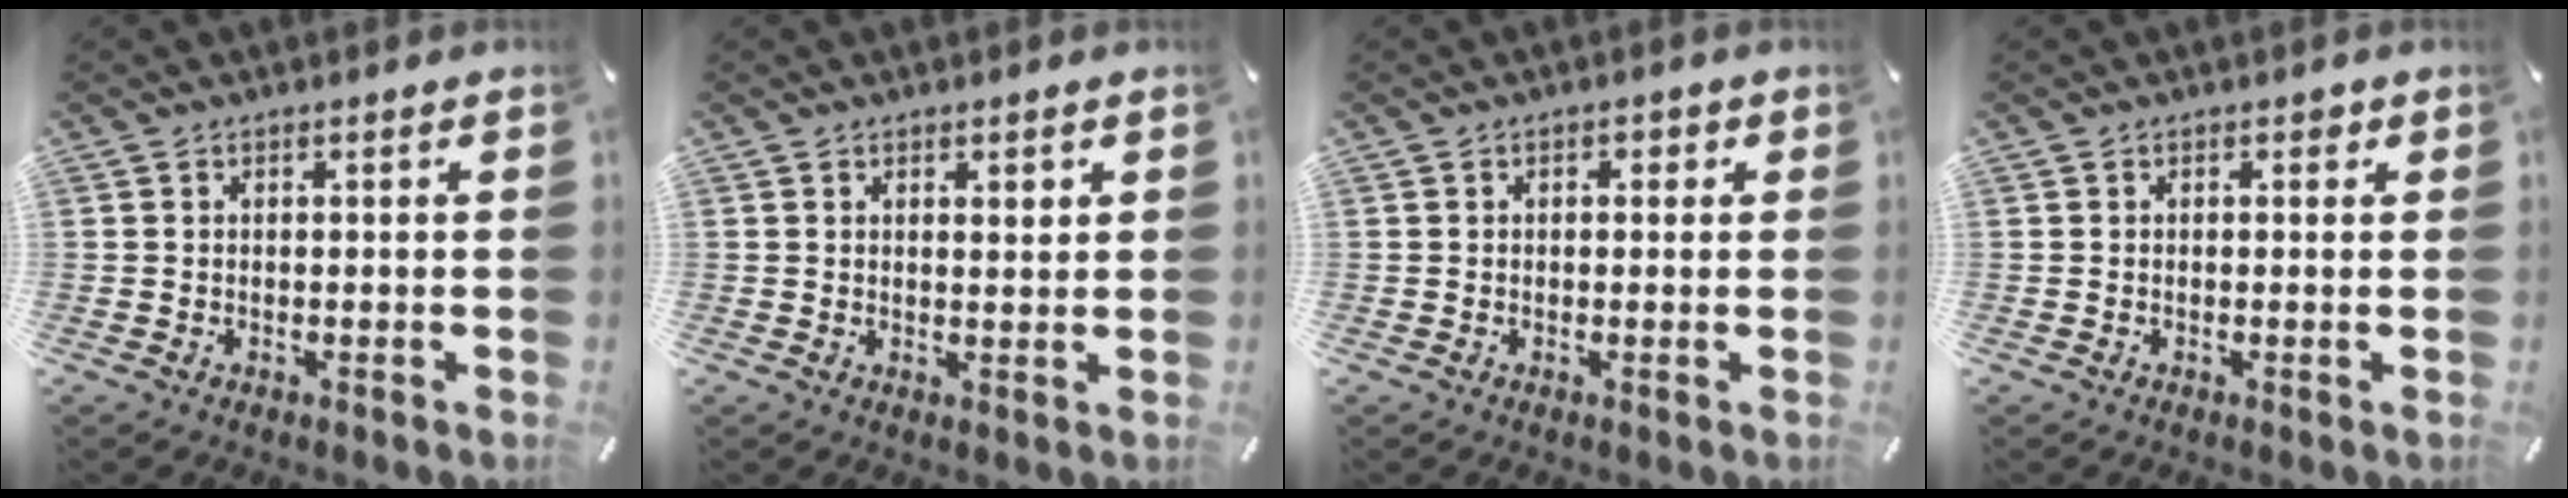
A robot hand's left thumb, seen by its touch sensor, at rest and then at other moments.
{"total": 1.8, "force": [1.3, 0.8, 1.0], "torque": [-0.012, -0.005, 0.023]}
{"total": 1.4, "force": [0.2, 1.0, 0.9], "torque": [-0.010, 0.004, 0.000]}
{"total": 1.1, "force": [0.4, 0.9, 0.6], "torque": [-0.004, 0.003, 0.004]}